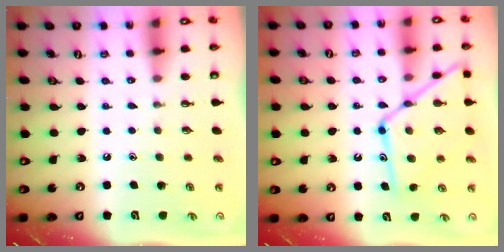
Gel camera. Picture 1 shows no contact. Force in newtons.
{"total": 15.8, "press": 15.7, "slide": 1.2}